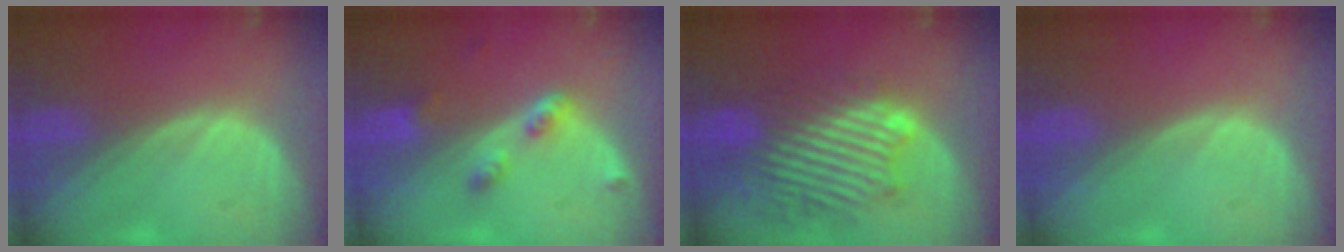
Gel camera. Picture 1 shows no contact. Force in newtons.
{"total": 4.3, "press": 4.0, "slide": 1.6}
{"total": 11.1, "press": 10.3, "slide": 4.0}
{"total": 0.0}